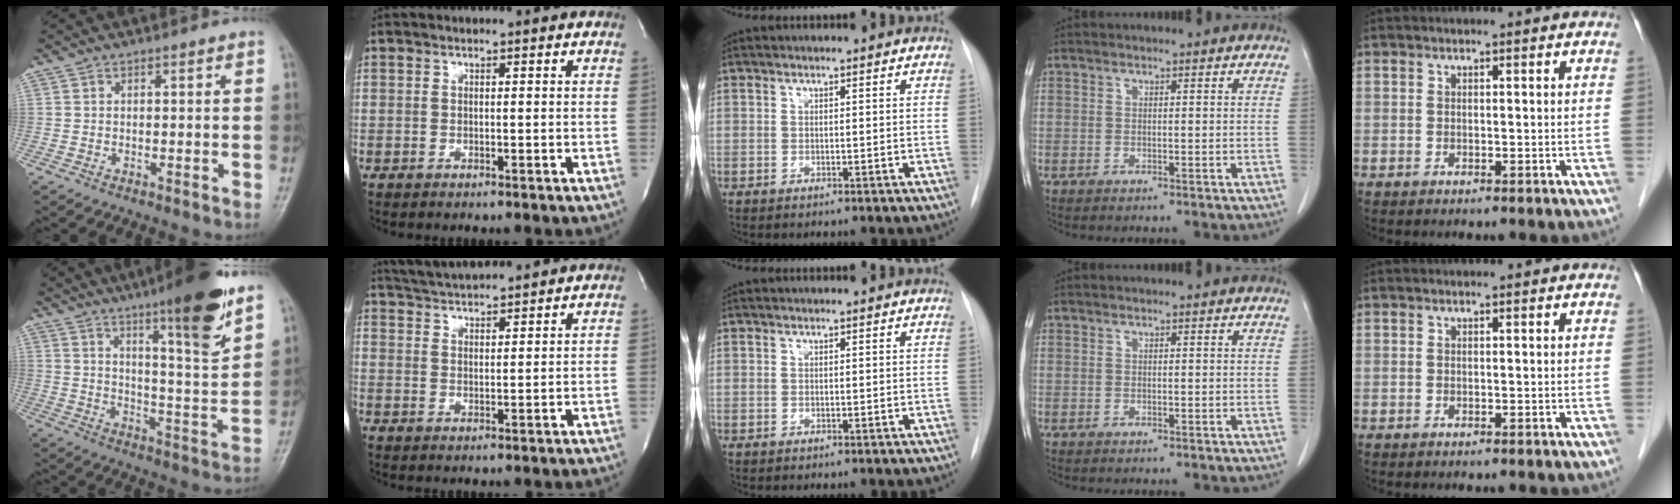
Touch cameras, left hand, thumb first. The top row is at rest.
{"thumb": {"total": 16.4, "force": [10.3, 2.1, 12.6], "torque": [-0.170, -0.063, 0.159]}, "index": {"total": 8.6, "force": [8.3, -0.3, 2.5], "torque": [-0.057, 0.024, 0.138]}}